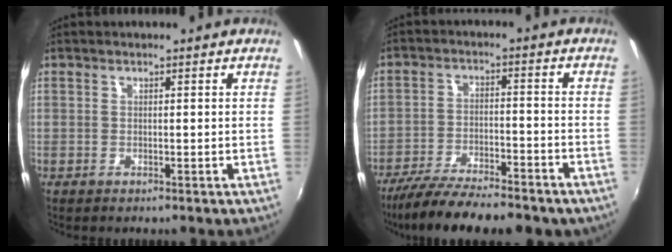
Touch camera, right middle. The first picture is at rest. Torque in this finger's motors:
{"motor_torque": [1.09, -1.05, 0.36, 0.19]}